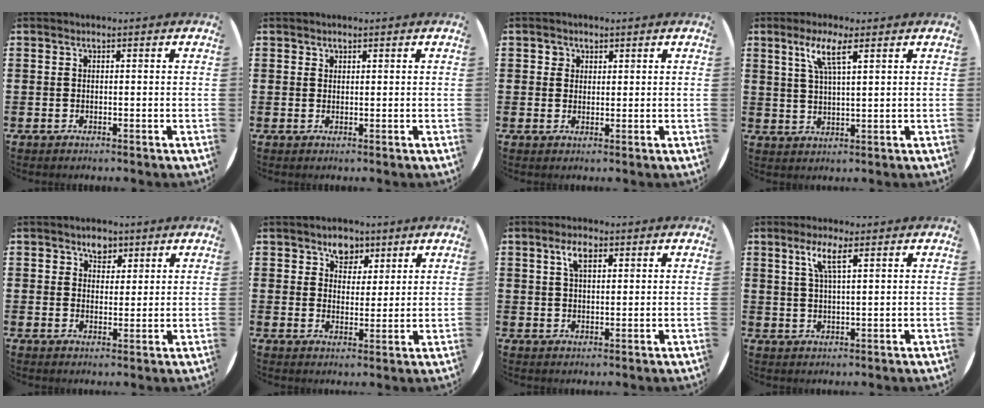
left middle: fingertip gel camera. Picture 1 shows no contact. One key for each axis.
{"total": 0.7, "fx": 0.6, "fy": 0.3, "fz": -0.1, "tx": 0.007, "ty": 0.000, "tz": 0.010}
{"total": 1.6, "fx": 1.1, "fy": 1.1, "fz": 0.2, "tx": 0.011, "ty": -0.003, "tz": 0.018}
{"total": 5.1, "fx": 3.0, "fy": 0.8, "fz": 4.0, "tx": -0.088, "ty": 0.007, "tz": 0.050}
{"total": 2.9, "fx": 2.1, "fy": 1.9, "fz": 0.7, "tx": 0.004, "ty": -0.003, "tz": 0.034}
{"total": 4.1, "fx": 3.0, "fy": 2.7, "fz": 0.8, "tx": -0.002, "ty": 0.001, "tz": 0.051}
{"total": 3.6, "fx": 2.0, "fy": 1.5, "fz": 2.6, "tx": -0.049, "ty": 0.006, "tz": 0.034}
{"total": 4.1, "fx": 2.3, "fy": 0.6, "fz": 3.4, "tx": -0.072, "ty": 0.007, "tz": 0.038}